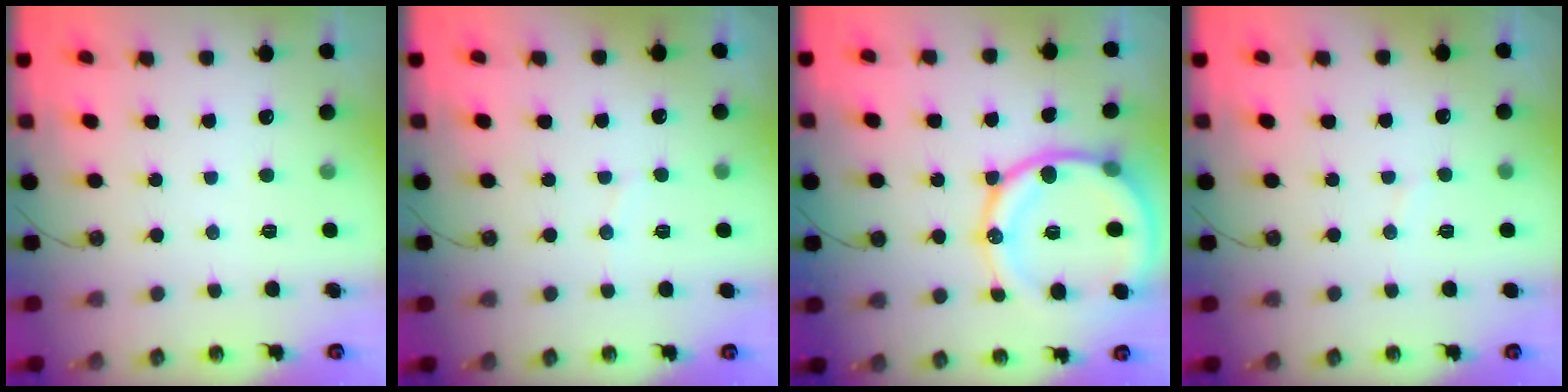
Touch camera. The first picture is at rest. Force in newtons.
{"total": 2.2, "press": 2.0, "slide": 0.9}
{"total": 18.6, "press": 18.5, "slide": 1.5}
{"total": 2.6, "press": 2.6, "slide": 0.3}